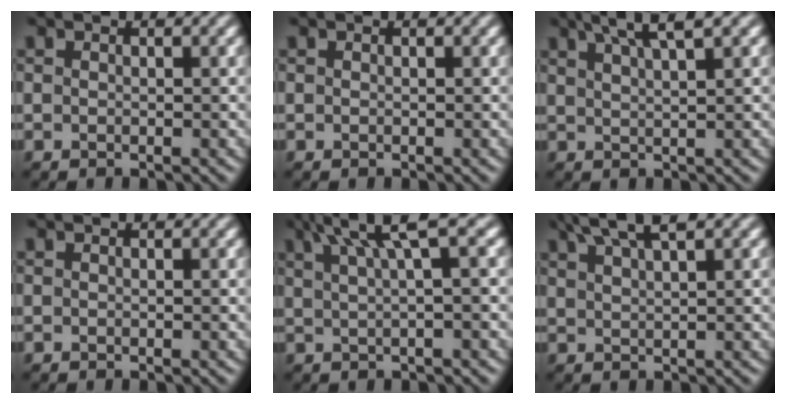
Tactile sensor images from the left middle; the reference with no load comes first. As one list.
[{"total": 0.0}, {"total": 4.3, "force": [3.1, 0.3, 2.9], "torque": [-0.044, 0.020, 0.045]}, {"total": 0.0}, {"total": 5.1, "force": [3.0, 0.7, 4.1], "torque": [-0.064, 0.023, 0.049]}, {"total": 4.3, "force": [3.3, 0.5, 2.7], "torque": [-0.049, 0.018, 0.051]}]